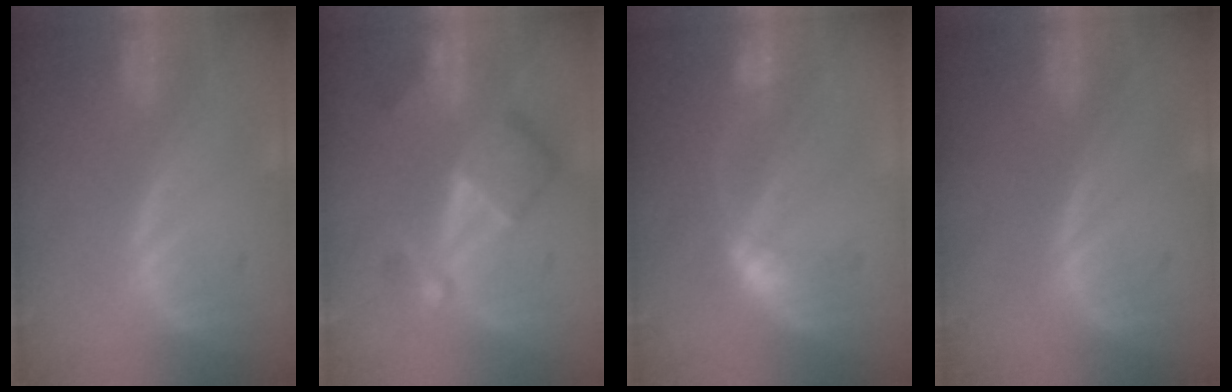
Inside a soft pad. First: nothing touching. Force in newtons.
{"total": 7.7, "press": 6.7, "slide": 3.8}
{"total": 5.2, "press": 4.8, "slide": 1.9}
{"total": 0.0}